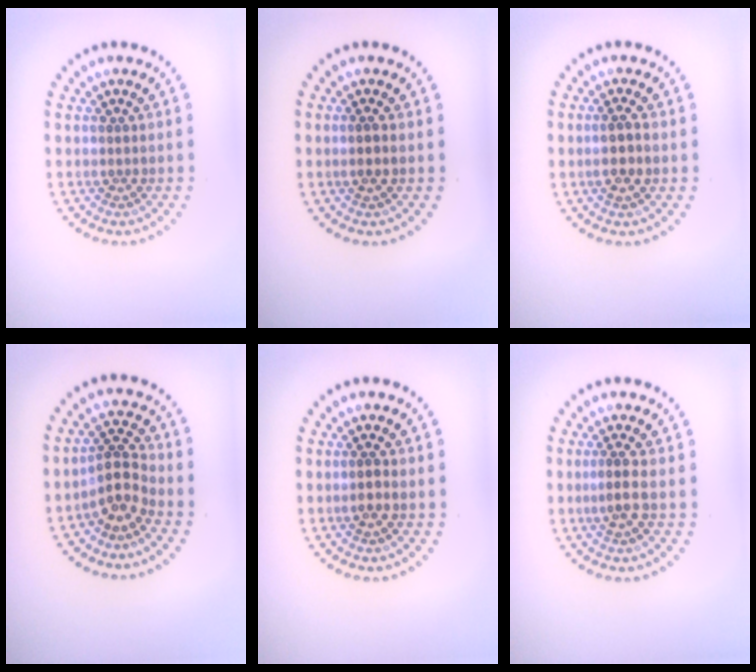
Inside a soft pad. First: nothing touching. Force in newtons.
{"total": 0.7, "press": 0.5, "slide": 0.4}
{"total": 2.2, "press": 2.1, "slide": 0.6}
{"total": 2.9, "press": 2.1, "slide": 2.0}
{"total": 0.7, "press": 0.5, "slide": 0.4}
{"total": 1.8, "press": 1.5, "slide": 0.9}